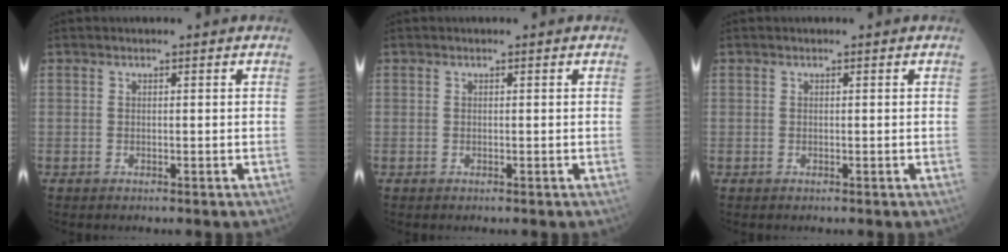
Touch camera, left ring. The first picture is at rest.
{"total": 0.0}
{"total": 0.0}